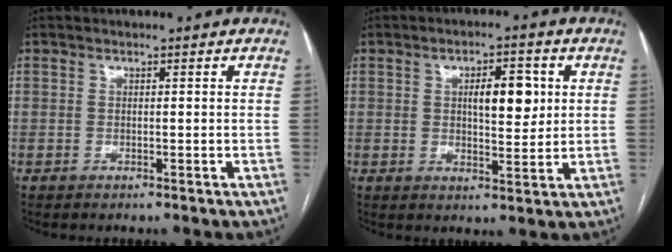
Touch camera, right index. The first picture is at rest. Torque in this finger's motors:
{"motor_torque": [0.50, 0.35, 0.25, 0.09]}